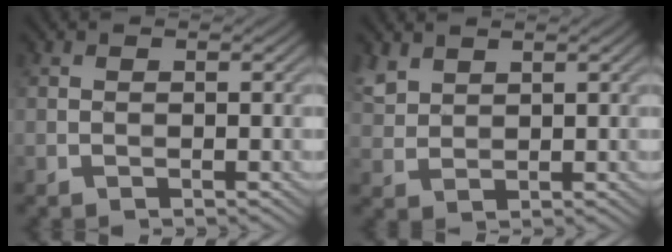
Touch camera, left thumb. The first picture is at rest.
{"total": 3.0, "force": [2.2, 1.6, 1.3], "torque": [-0.037, 0.002, 0.051]}